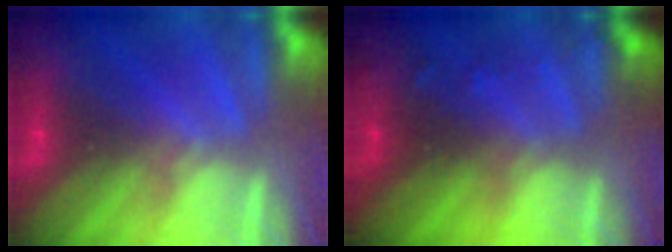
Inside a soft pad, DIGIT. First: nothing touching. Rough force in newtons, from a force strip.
{"total": 5.8}